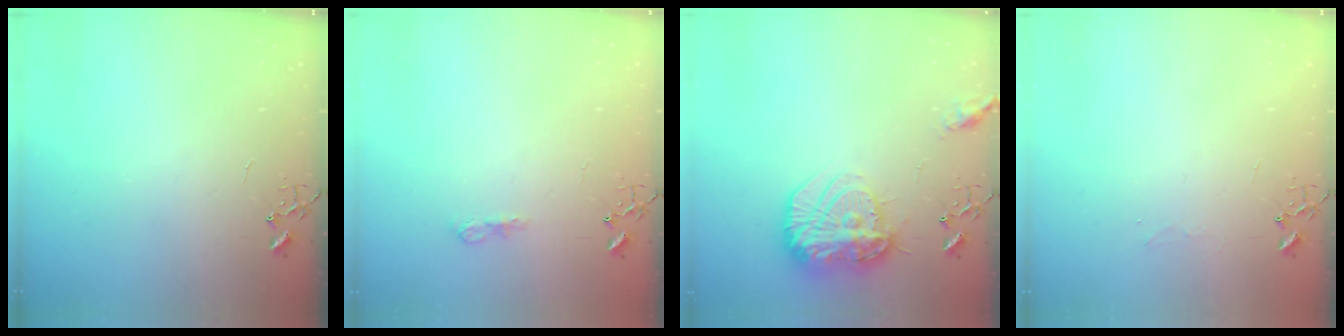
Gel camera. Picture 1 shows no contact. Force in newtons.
{"total": 7.9, "press": 7.9, "slide": 0.9}
{"total": 19.3, "press": 19.2, "slide": 1.6}
{"total": 3.8, "press": 3.8, "slide": 0.4}